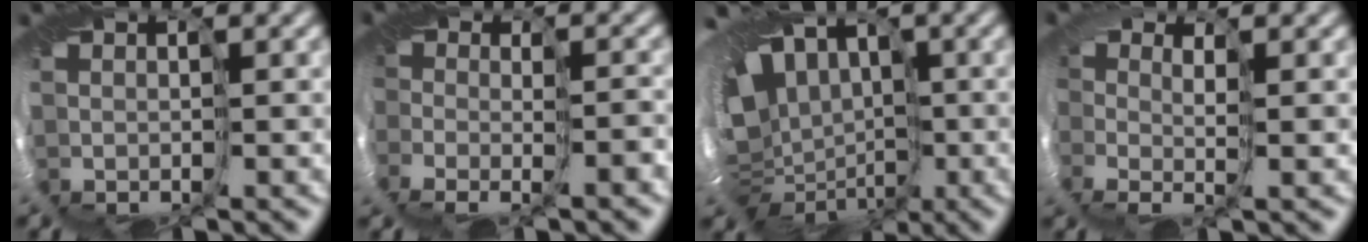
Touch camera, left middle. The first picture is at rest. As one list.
[{"total": 2.6, "force": [-2.4, 0.6, 0.7], "torque": [0.017, -0.030, -0.051]}, {"total": 13.9, "force": [-0.4, 10.3, 9.4], "torque": [-0.146, -0.004, -0.028]}, {"total": 1.3, "force": [-0.5, -1.1, -0.4], "torque": [0.025, -0.019, -0.020]}]